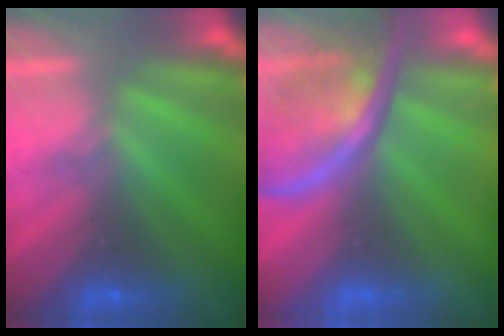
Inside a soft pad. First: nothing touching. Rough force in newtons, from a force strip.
{"total": 2.7}